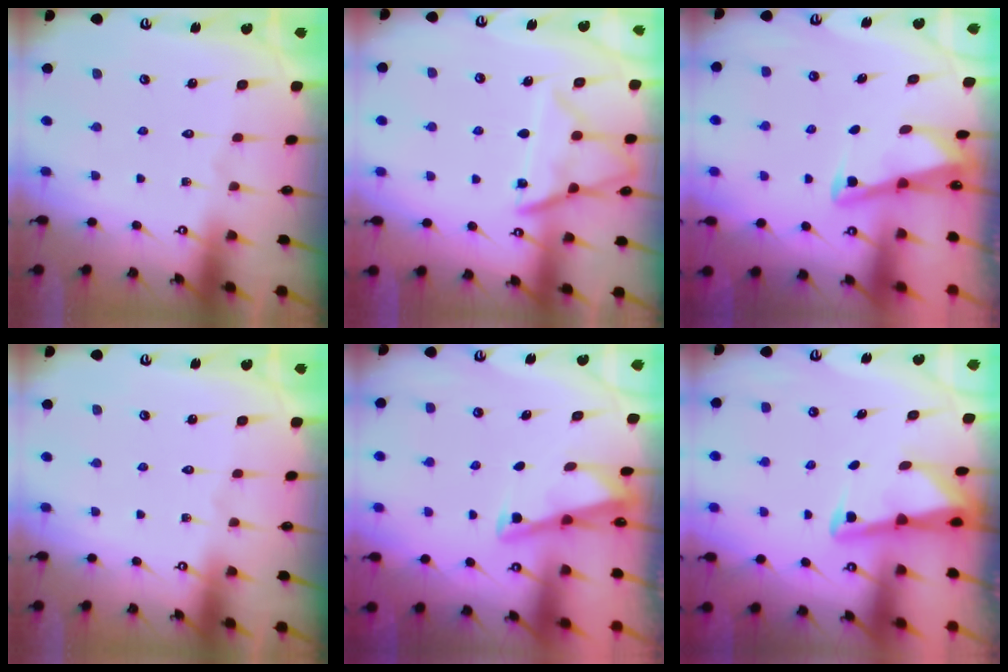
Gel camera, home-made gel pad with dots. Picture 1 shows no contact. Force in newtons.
{"total": 13.1, "press": 13.1, "slide": 1.3}
{"total": 3.0, "press": 2.9, "slide": 0.4}
{"total": 0.0}
{"total": 2.9, "press": 2.8, "slide": 0.4}
{"total": 3.1, "press": 3.1, "slide": 0.4}